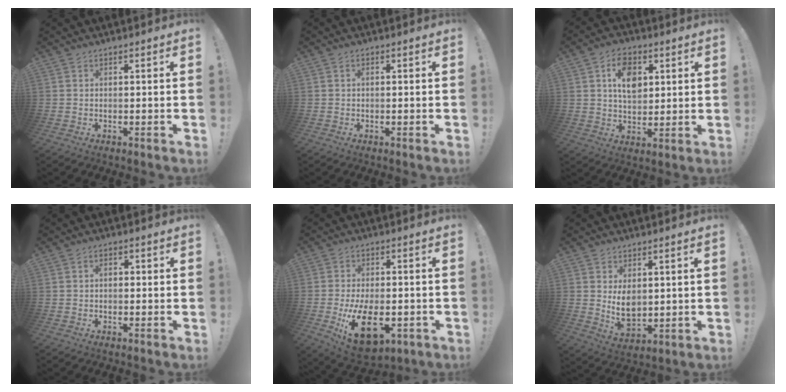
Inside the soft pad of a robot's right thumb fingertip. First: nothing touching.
{"total": 0.7, "force": [-0.2, 0.4, 0.6], "torque": [-0.015, 0.003, -0.004]}
{"total": 11.0, "force": [3.5, 7.5, 7.1], "torque": [-0.104, 0.002, 0.063]}
{"total": 1.7, "force": [-0.6, 1.0, 1.2], "torque": [-0.025, 0.008, -0.012]}
{"total": 16.0, "force": [-4.8, 9.4, 12.0], "torque": [-0.184, 0.008, -0.074]}
{"total": 7.2, "force": [1.5, 4.9, 5.1], "torque": [-0.070, -0.021, 0.028]}